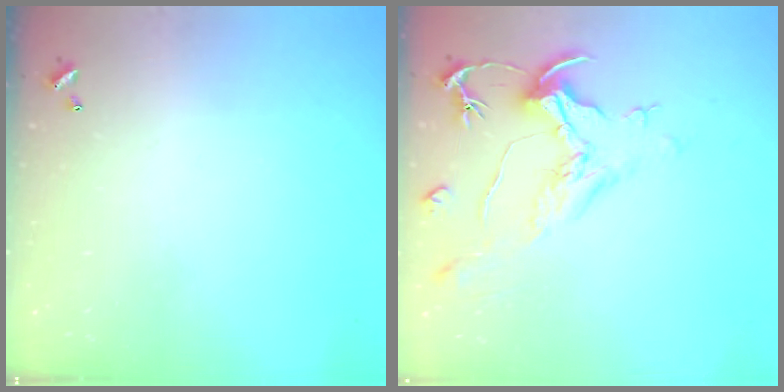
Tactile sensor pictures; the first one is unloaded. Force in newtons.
{"total": 2.2, "press": 1.7, "slide": 1.3}